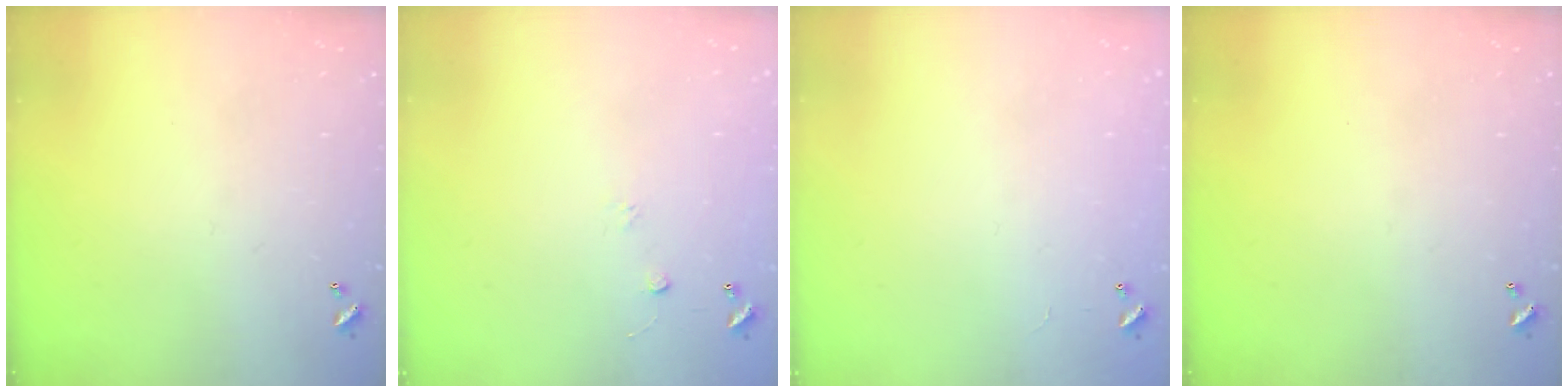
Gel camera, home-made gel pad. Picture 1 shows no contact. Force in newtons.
{"total": 6.6, "press": 6.6, "slide": 0.6}
{"total": 10.0, "press": 10.0, "slide": 0.3}
{"total": 0.0}